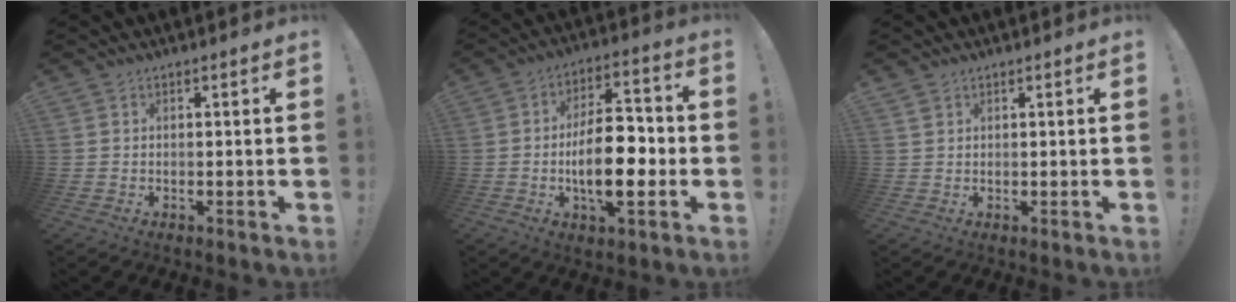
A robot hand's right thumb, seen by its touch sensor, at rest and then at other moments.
{"total": 15.9, "force": [-2.9, 6.8, 14.0], "torque": [-0.228, 0.001, -0.056]}
{"total": 1.2, "force": [0.9, 0.7, 0.4], "torque": [-0.006, -0.001, 0.018]}